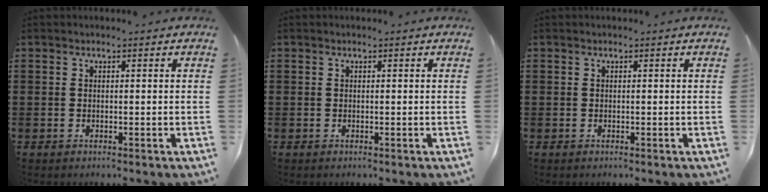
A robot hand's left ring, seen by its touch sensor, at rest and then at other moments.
{"total": 0.0}
{"total": 0.0}